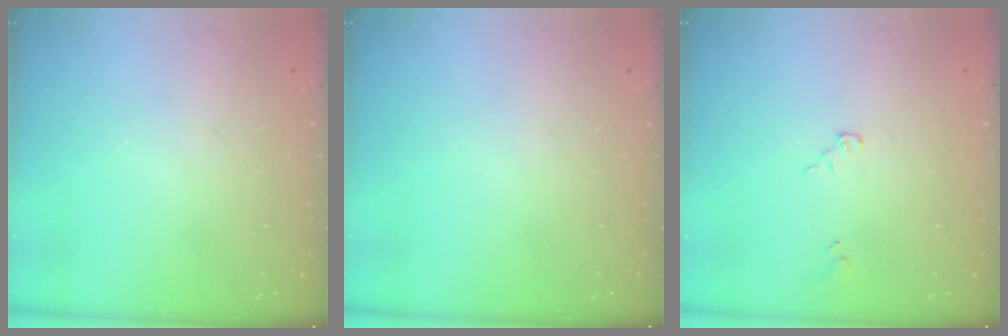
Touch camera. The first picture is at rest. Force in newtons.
{"total": 0.0}
{"total": 4.1, "press": 3.3, "slide": 2.4}